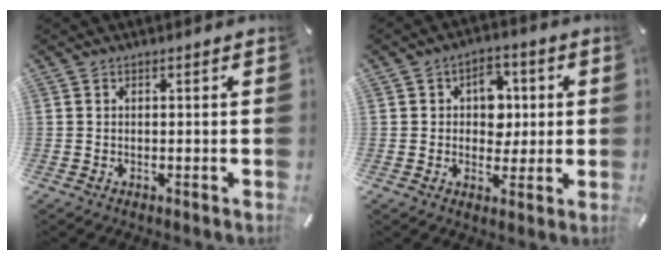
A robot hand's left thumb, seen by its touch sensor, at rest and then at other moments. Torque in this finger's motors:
{"motor_torque": [0.80, 1.33, 0.44, -0.31, 0.20]}